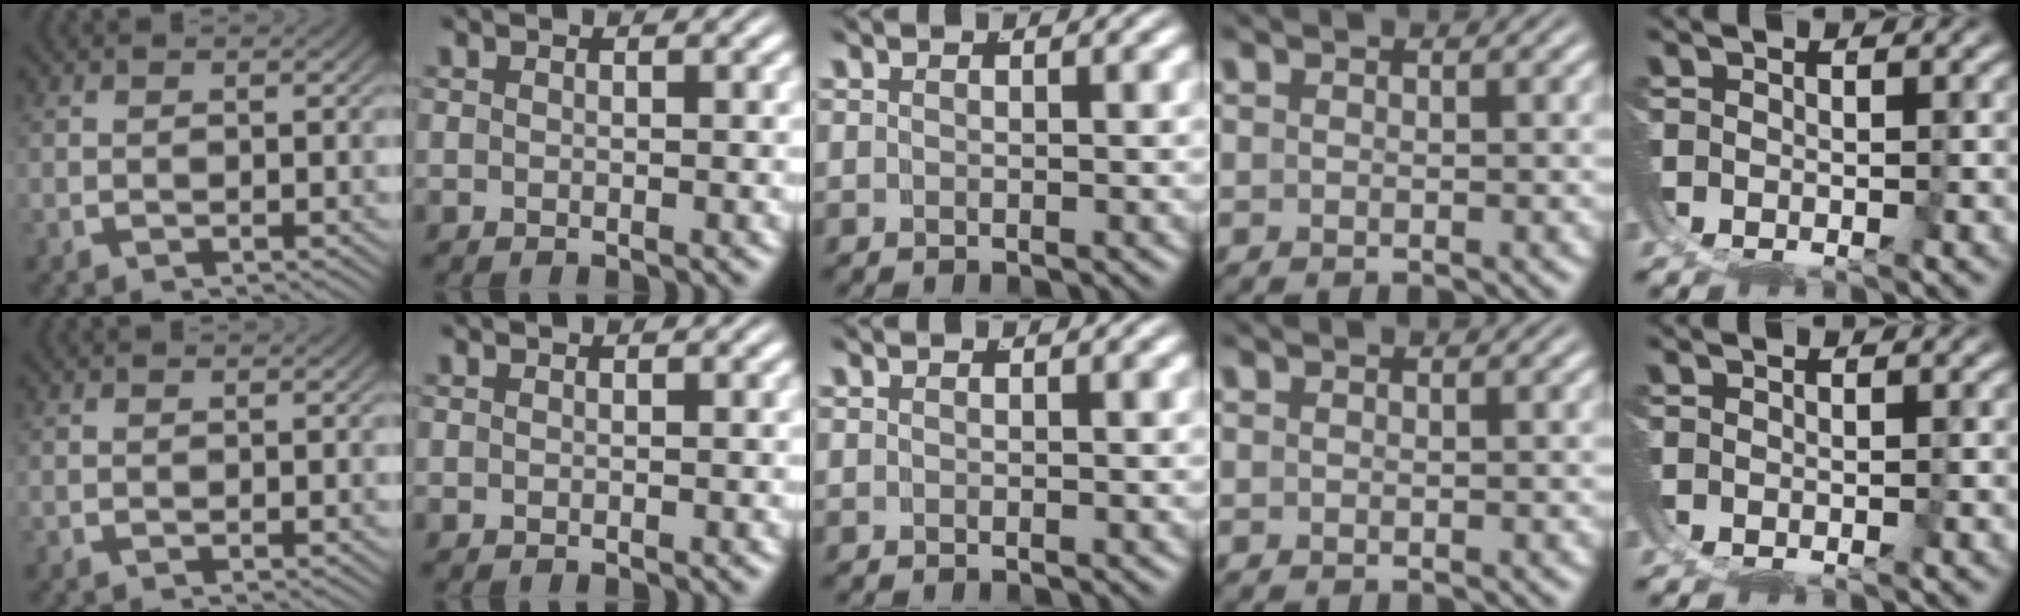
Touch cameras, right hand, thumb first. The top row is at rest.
{}